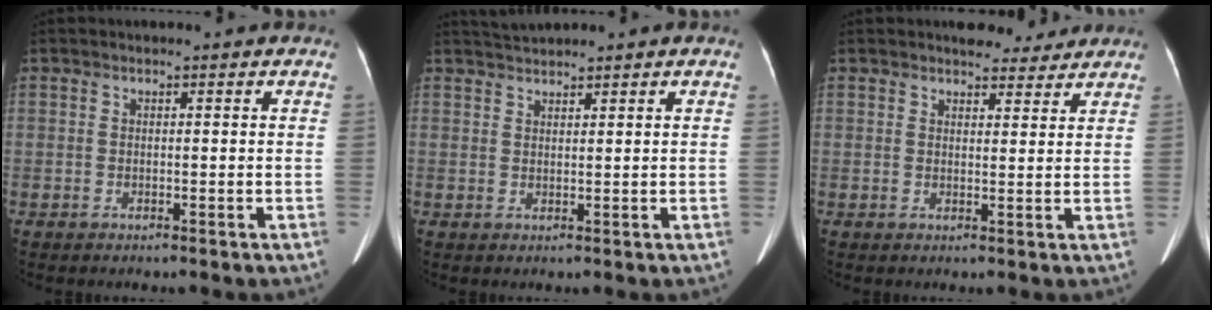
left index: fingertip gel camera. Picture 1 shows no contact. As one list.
[{"total": 2.2, "force": [2.1, -0.3, 0.2], "torque": [-0.010, 0.016, 0.047]}, {"total": 4.7, "force": [4.3, 1.7, 1.0], "torque": [-0.010, 0.006, 0.056]}]